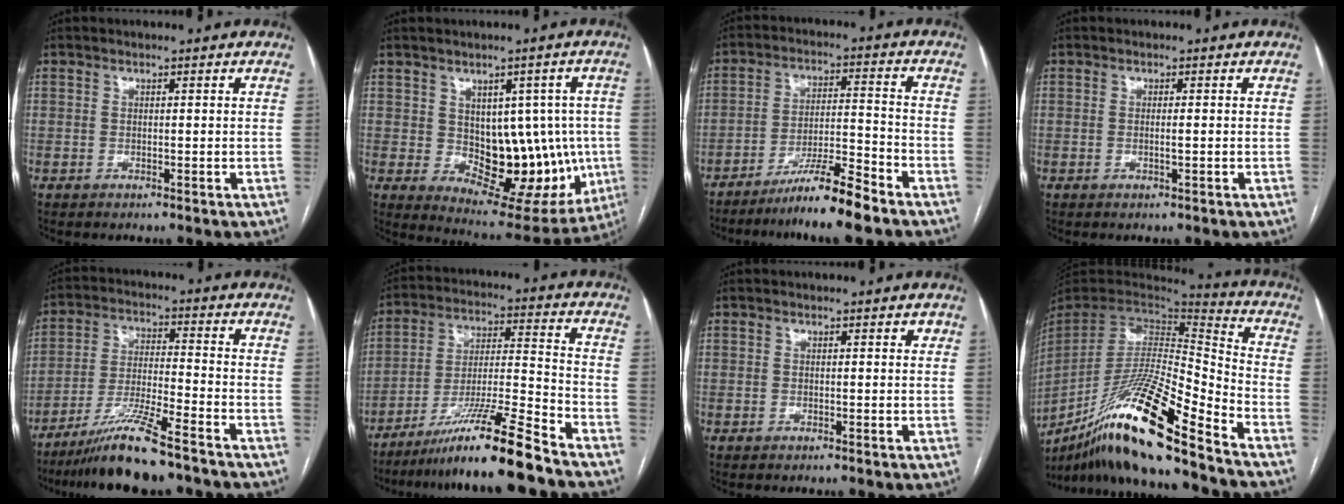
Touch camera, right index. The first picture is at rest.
{"total": 15.5, "force": [-1.0, 8.7, 12.7], "torque": [-0.147, 0.014, 0.017]}
{"total": 9.0, "force": [-7.1, -0.5, 5.4], "torque": [-0.089, -0.013, -0.128]}
{"total": 1.1, "force": [-0.2, 0.0, 1.1], "torque": [-0.022, -0.003, -0.001]}
{"total": 10.7, "force": [-8.3, 0.0, 6.7], "torque": [-0.127, -0.025, -0.152]}
{"total": 14.3, "force": [-11.4, -1.9, 8.5], "torque": [-0.144, -0.011, -0.199]}
{"total": 0.8, "force": [0.5, 0.4, 0.5], "torque": [-0.005, 0.000, 0.001]}
{"total": 23.3, "force": [-16.6, 0.4, 16.3], "torque": [-0.317, -0.036, -0.307]}